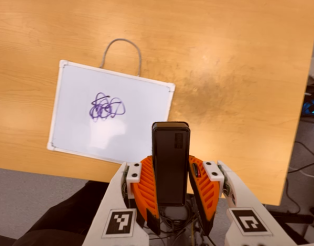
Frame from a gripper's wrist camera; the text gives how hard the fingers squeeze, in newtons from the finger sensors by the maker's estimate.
{"total": 4.5, "left": 3.0, "right": 6.0}